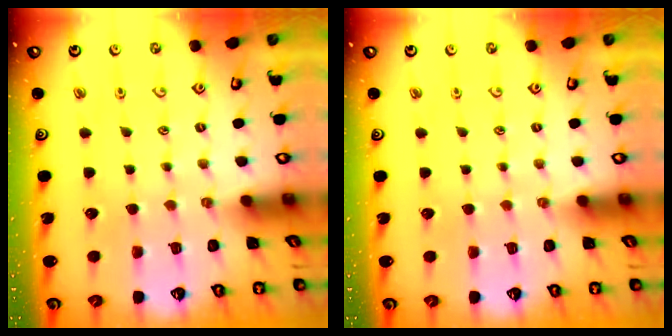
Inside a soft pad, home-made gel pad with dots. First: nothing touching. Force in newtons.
{"total": 0.0}